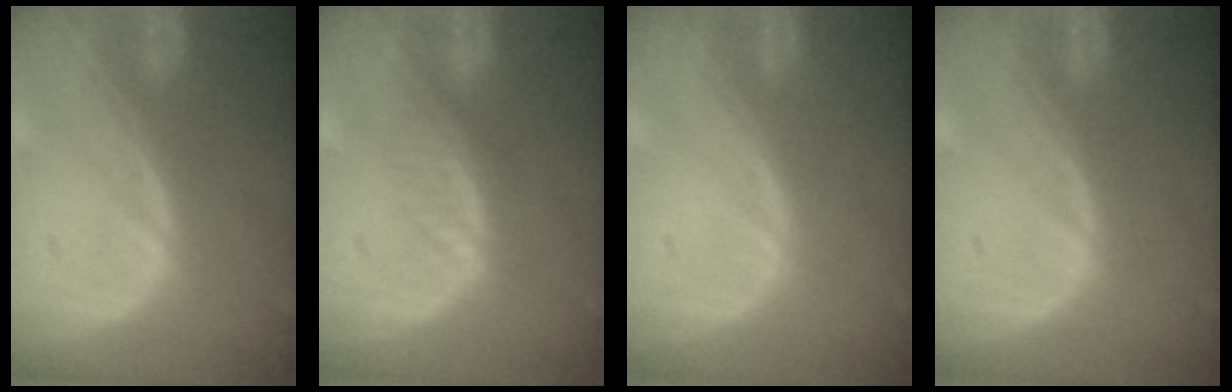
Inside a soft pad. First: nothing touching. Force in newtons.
{"total": 2.3, "press": 2.3, "slide": 0.1}
{"total": 0.0}
{"total": 0.0}